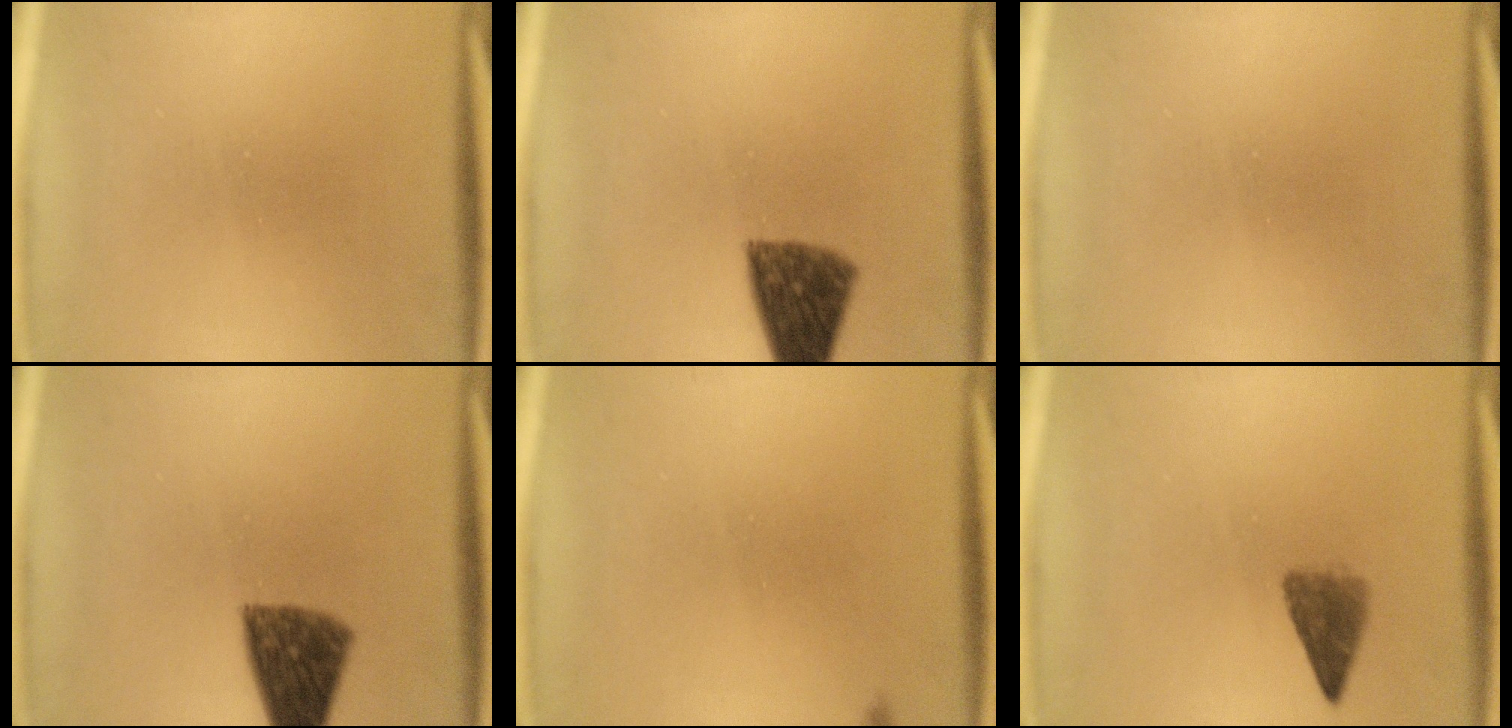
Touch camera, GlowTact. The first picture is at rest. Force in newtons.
{"total": 8.8}
{"total": 0.0}
{"total": 8.8}
{"total": 0.6}
{"total": 2.7}